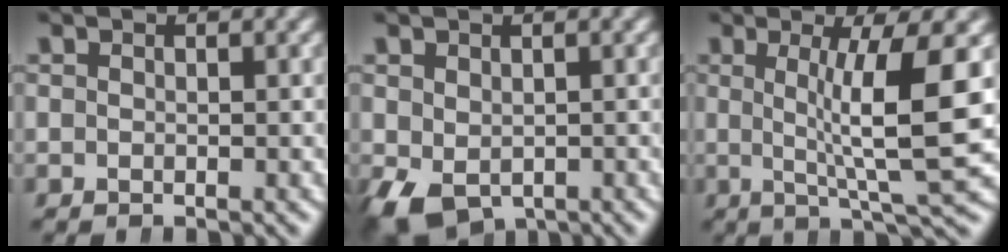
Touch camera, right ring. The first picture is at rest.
{"total": 5.3, "force": [-3.4, 3.2, 2.6], "torque": [-0.057, -0.041, -0.028]}
{"total": 7.5, "force": [1.5, 0.3, 7.3], "torque": [-0.101, -0.002, 0.032]}